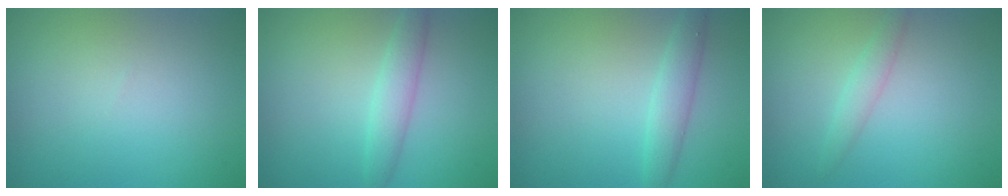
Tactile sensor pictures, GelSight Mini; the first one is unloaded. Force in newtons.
{"total": 2.3, "press": 2.3, "slide": 0.1}
{"total": 2.3, "press": 2.3, "slide": 0.1}
{"total": 1.6, "press": 1.6, "slide": 0.0}